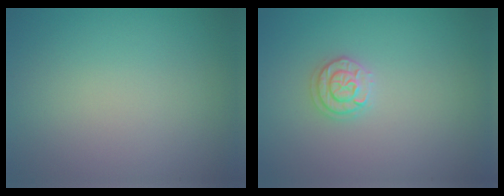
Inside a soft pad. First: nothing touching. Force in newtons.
{"total": 1.8, "press": 1.8, "slide": 0.1}